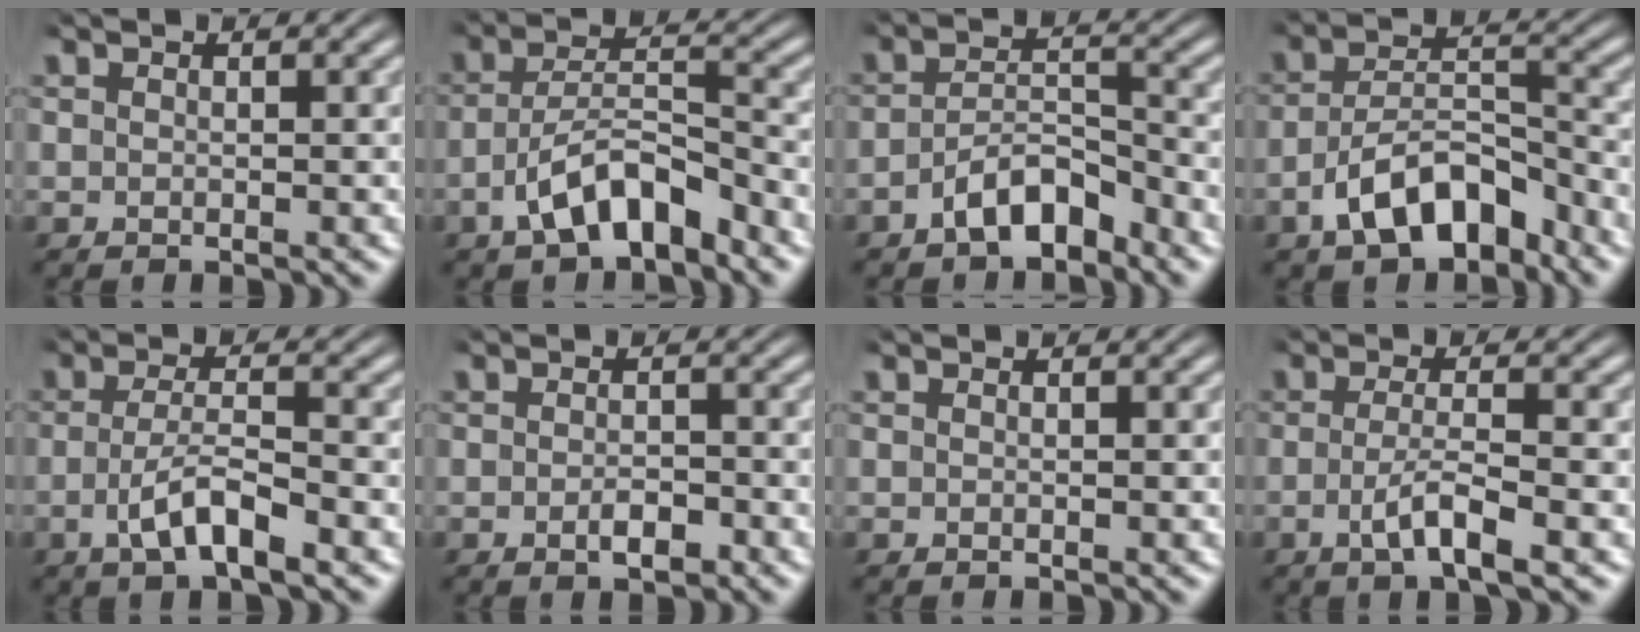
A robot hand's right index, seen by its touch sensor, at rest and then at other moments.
{"total": 5.5, "force": [-3.6, 2.0, 3.7], "torque": [-0.056, -0.006, -0.054]}
{"total": 4.4, "force": [-3.5, 1.5, 2.2], "torque": [-0.025, -0.002, -0.058]}
{"total": 6.3, "force": [-4.0, 2.9, 4.0], "torque": [-0.060, -0.003, -0.065]}
{"total": 4.0, "force": [-1.9, 1.1, 3.4], "torque": [-0.059, -0.010, -0.029]}
{"total": 1.8, "force": [-1.1, 0.7, 1.2], "torque": [-0.015, 0.001, -0.020]}
{"total": 0.0}
{"total": 3.5, "force": [-1.6, 0.4, 3.1], "torque": [-0.060, -0.015, -0.020]}